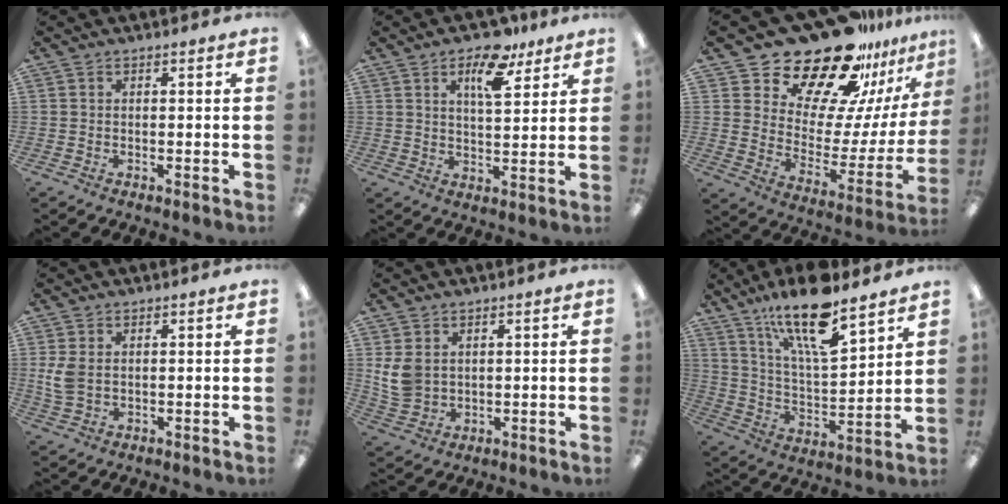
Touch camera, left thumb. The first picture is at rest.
{"total": 10.7, "force": [6.7, 4.6, 7.0], "torque": [-0.090, -0.036, 0.108]}
{"total": 25.2, "force": [20.8, 10.3, 9.9], "torque": [-0.157, -0.154, 0.369]}
{"total": 4.5, "force": [1.0, 3.0, 3.2], "torque": [-0.077, 0.000, 0.017]}
{"total": 6.5, "force": [2.3, 5.0, 3.5], "torque": [-0.077, -0.001, 0.047]}
{"total": 18.9, "force": [13.6, 5.4, 12.0], "torque": [-0.203, -0.081, 0.226]}